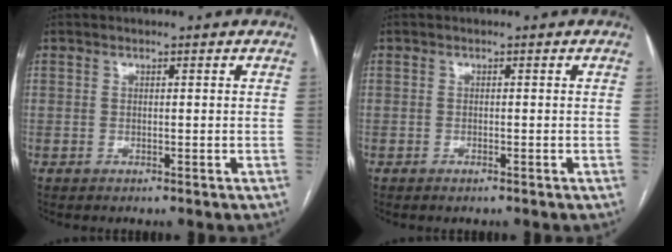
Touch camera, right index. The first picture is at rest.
{"total": 0.6, "force": [-0.5, 0.1, 0.4], "torque": [-0.010, -0.001, -0.005]}